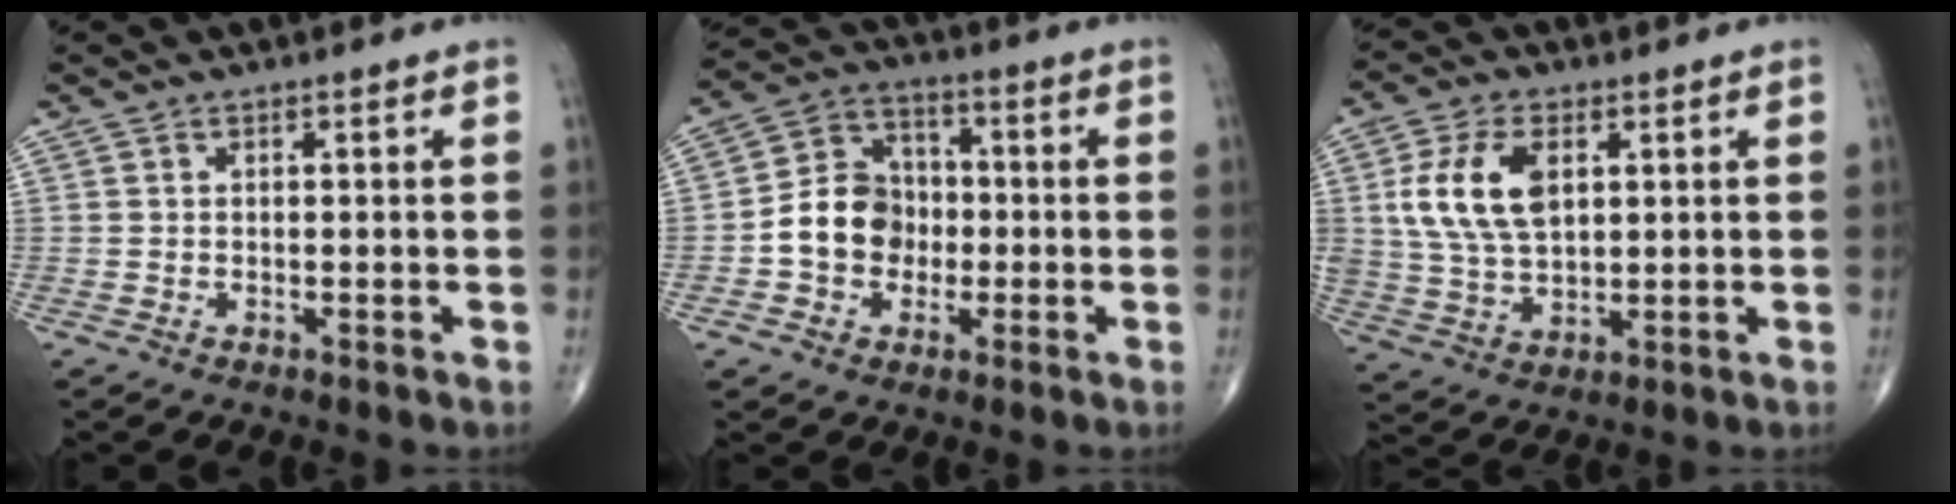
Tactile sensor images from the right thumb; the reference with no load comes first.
{"total": 10.4, "force": [-1.9, 8.8, 5.2], "torque": [-0.061, 0.035, -0.043]}
{"total": 12.2, "force": [3.1, 7.2, 9.4], "torque": [-0.180, -0.005, 0.063]}